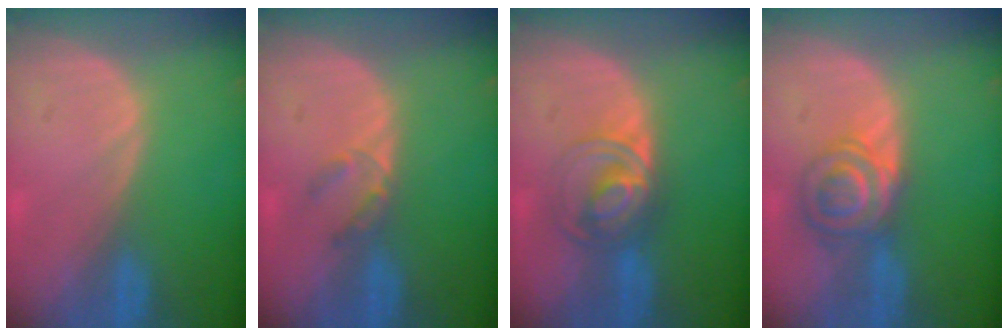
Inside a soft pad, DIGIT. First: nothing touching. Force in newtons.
{"total": 2.5, "press": 2.3, "slide": 1.0}
{"total": 6.8, "press": 5.9, "slide": 3.3}
{"total": 6.8, "press": 5.9, "slide": 3.5}